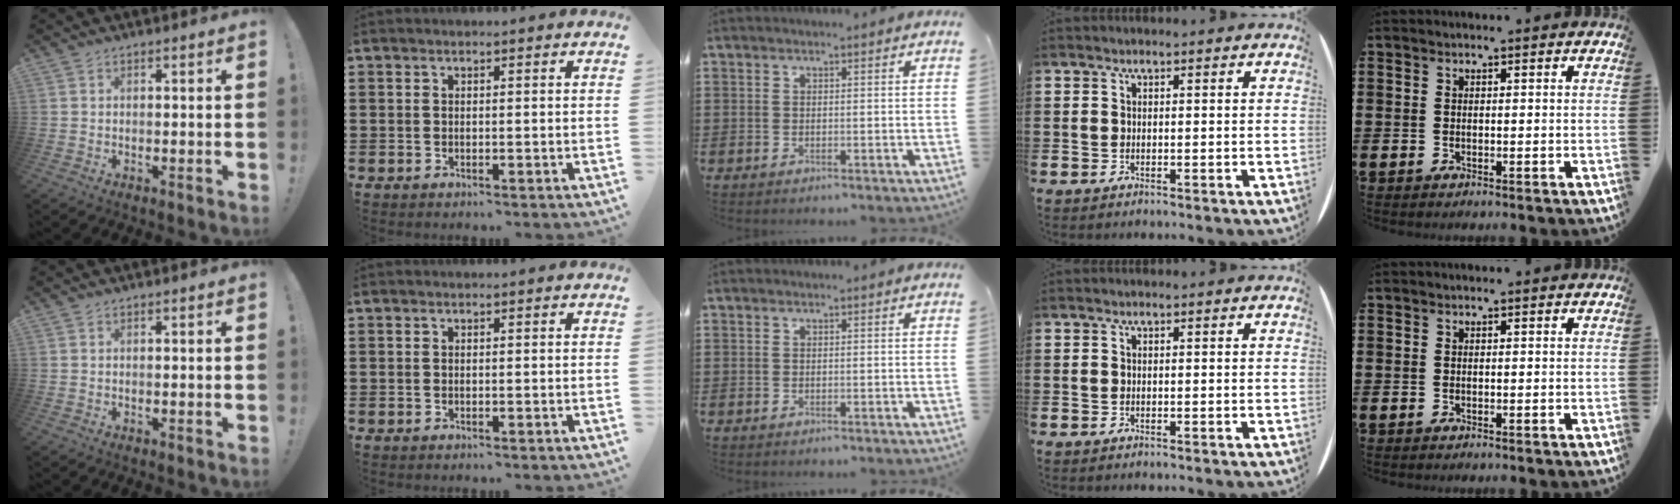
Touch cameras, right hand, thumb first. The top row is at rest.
{}